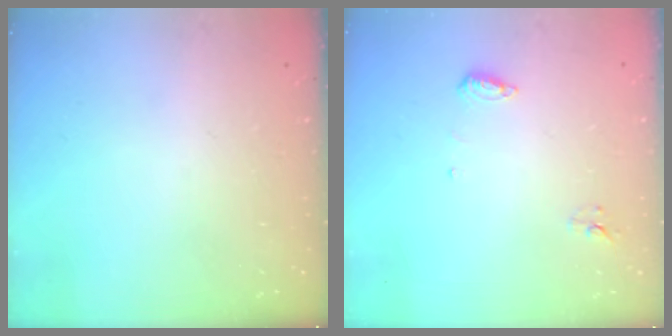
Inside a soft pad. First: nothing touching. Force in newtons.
{"total": 5.3, "press": 5.1, "slide": 1.3}